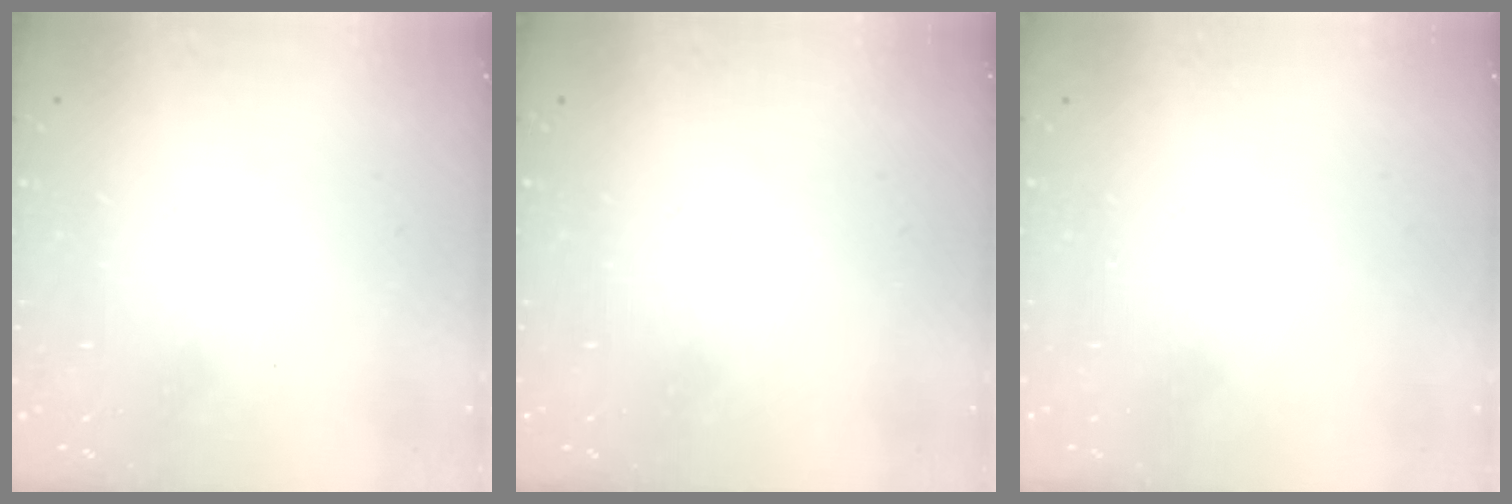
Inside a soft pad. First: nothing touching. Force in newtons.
{"total": 0.0}
{"total": 1.5, "press": 1.5, "slide": 0.1}